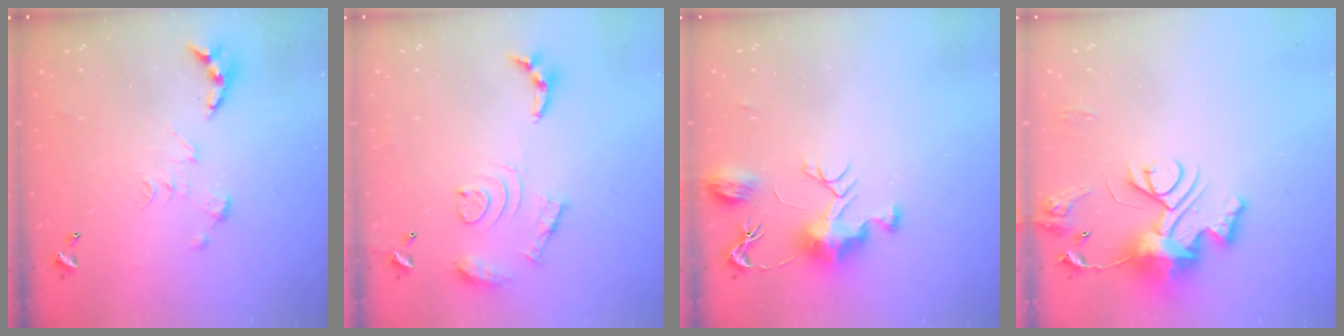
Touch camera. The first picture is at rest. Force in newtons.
{"total": 13.0, "press": 12.9, "slide": 1.1}
{"total": 9.4, "press": 9.4, "slide": 0.3}
{"total": 13.2, "press": 13.1, "slide": 1.4}